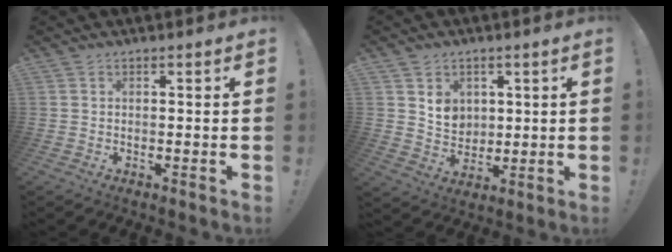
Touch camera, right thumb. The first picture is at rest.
{"total": 7.8, "force": [3.5, 6.8, 1.6], "torque": [-0.010, -0.031, 0.072]}